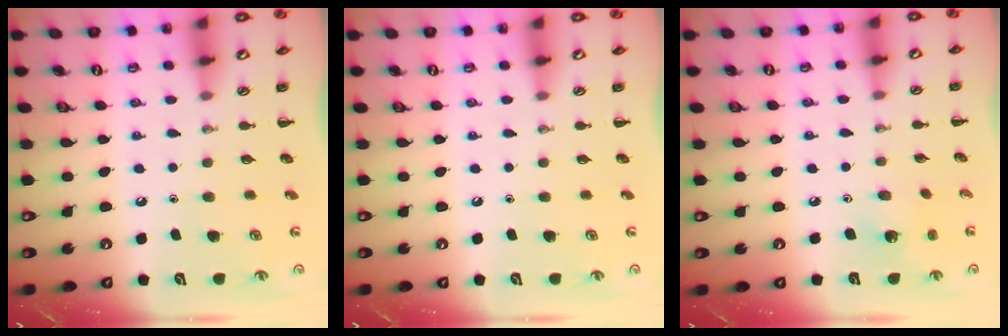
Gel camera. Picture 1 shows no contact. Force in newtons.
{"total": 0.0}
{"total": 1.6, "press": 1.5, "slide": 0.5}